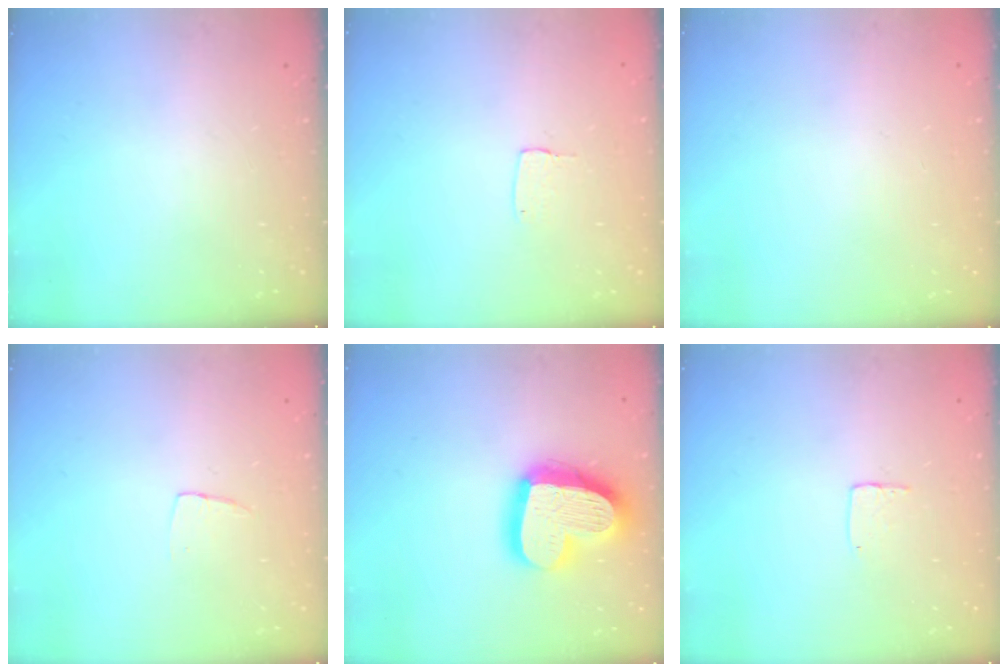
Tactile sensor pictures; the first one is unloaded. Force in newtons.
{"total": 3.2, "press": 3.2, "slide": 0.2}
{"total": 0.0}
{"total": 3.3, "press": 3.3, "slide": 0.2}
{"total": 21.6, "press": 21.5, "slide": 1.9}
{"total": 3.6, "press": 3.6, "slide": 0.2}